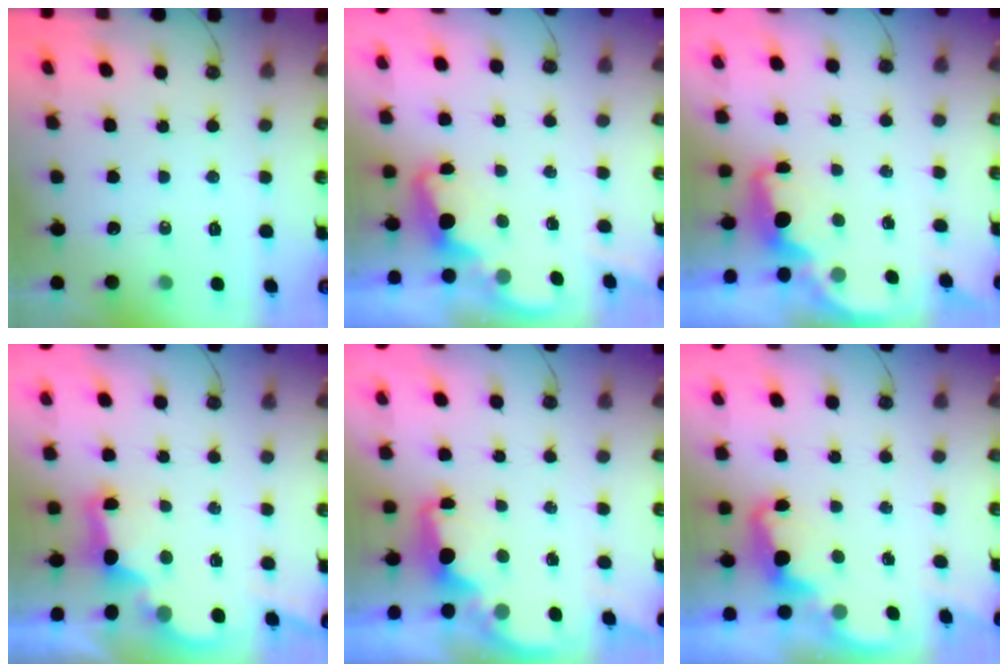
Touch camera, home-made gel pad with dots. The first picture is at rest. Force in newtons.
{"total": 2.2, "press": 2.2, "slide": 0.5}
{"total": 2.0, "press": 1.9, "slide": 0.7}
{"total": 2.9, "press": 2.8, "slide": 0.9}
{"total": 2.0, "press": 1.9, "slide": 0.8}
{"total": 2.2, "press": 2.1, "slide": 0.7}